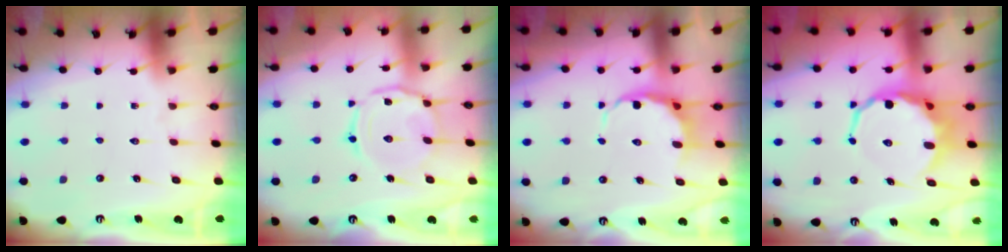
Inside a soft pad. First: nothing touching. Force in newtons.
{"total": 8.0, "press": 8.0, "slide": 0.6}
{"total": 6.9, "press": 6.7, "slide": 1.7}
{"total": 9.9, "press": 9.6, "slide": 2.7}